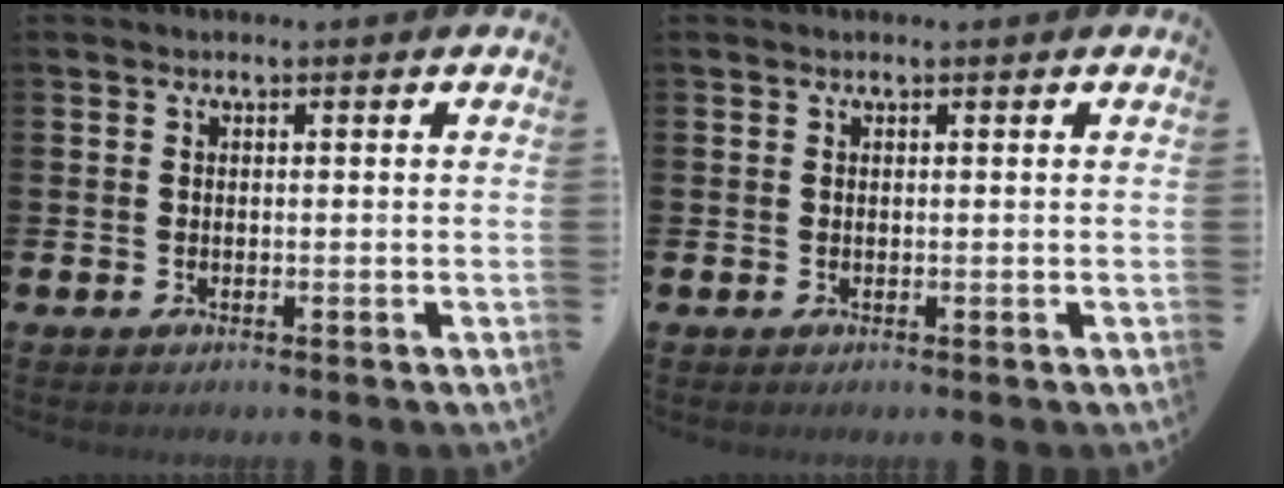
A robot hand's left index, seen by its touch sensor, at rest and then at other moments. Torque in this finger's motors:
{"motor_torque": [-0.04, -0.11, -0.07, -0.02]}